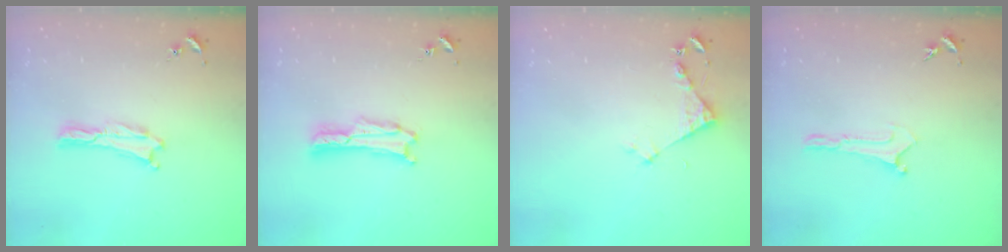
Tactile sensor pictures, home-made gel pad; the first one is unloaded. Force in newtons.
{"total": 1.4, "press": 1.4, "slide": 0.0}
{"total": 3.3, "press": 3.3, "slide": 0.3}
{"total": 0.0}